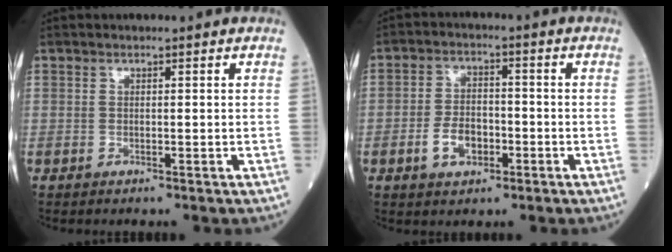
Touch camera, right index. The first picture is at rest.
{"total": 5.6, "force": [-2.1, 3.3, 3.9], "torque": [-0.079, 0.006, -0.038]}